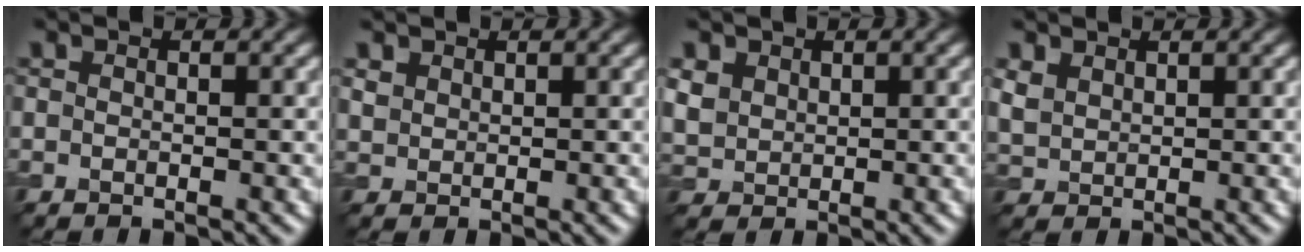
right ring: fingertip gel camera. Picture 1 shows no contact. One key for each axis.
{"total": 1.3, "fx": 0.9, "fy": 0.9, "fz": 0.2, "tx": -0.006, "ty": 0.001, "tz": 0.022}
{"total": 2.5, "fx": 1.1, "fy": 2.0, "fz": 0.9, "tx": -0.030, "ty": -0.003, "tz": 0.025}
{"total": 2.0, "fx": 1.3, "fy": 1.3, "fz": 0.8, "tx": -0.024, "ty": 0.002, "tz": 0.031}